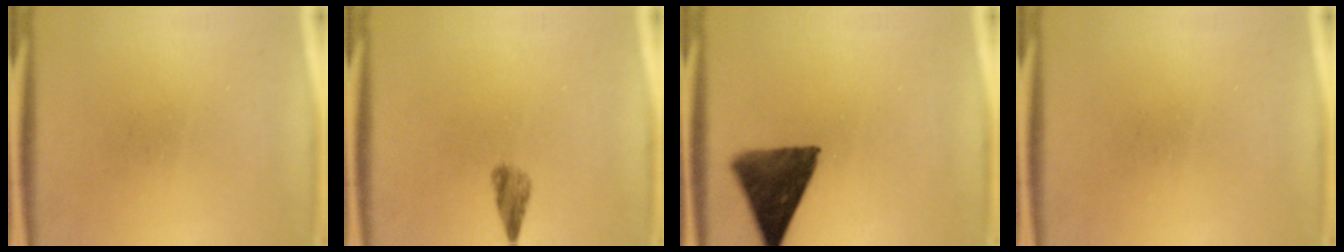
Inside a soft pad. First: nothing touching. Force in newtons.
{"total": 2.2}
{"total": 11.0}
{"total": 0.0}